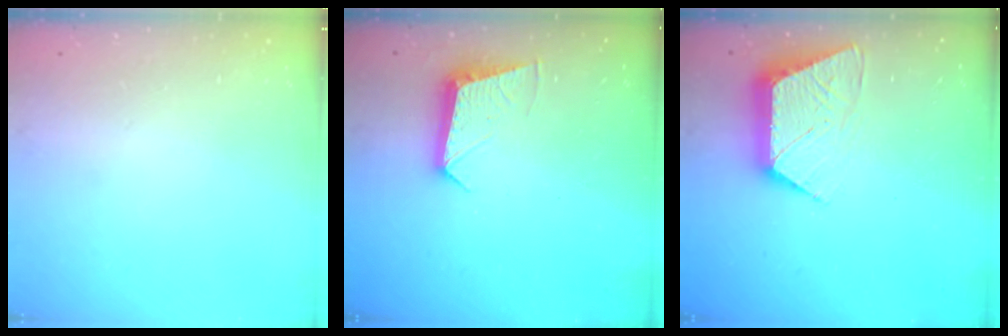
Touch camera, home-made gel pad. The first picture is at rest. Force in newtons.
{"total": 10.9, "press": 10.9, "slide": 0.5}
{"total": 12.2, "press": 12.2, "slide": 0.6}